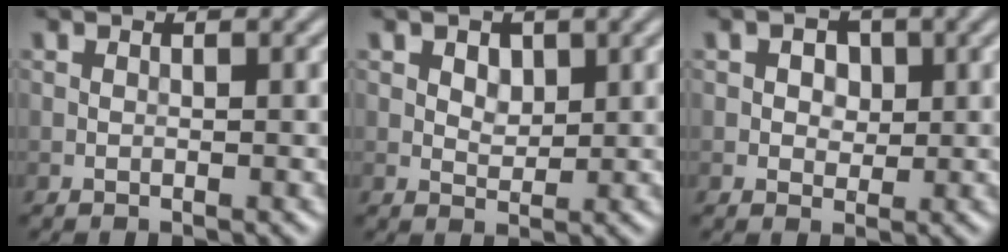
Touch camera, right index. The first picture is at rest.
{"total": 1.9, "force": [0.8, 1.3, 1.1], "torque": [-0.016, -0.002, 0.013]}
{"total": 2.2, "force": [0.5, 1.7, 1.3], "torque": [-0.016, 0.002, 0.001]}